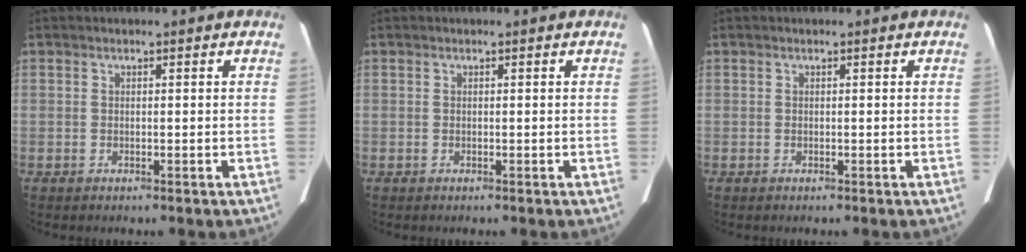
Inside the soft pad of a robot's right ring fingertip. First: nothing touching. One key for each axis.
{"total": 0.0}
{"total": 0.0}